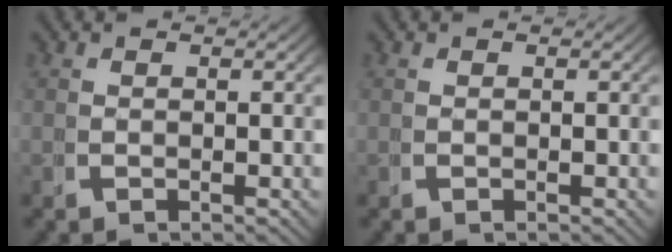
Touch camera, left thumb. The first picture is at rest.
{"total": 0.0}